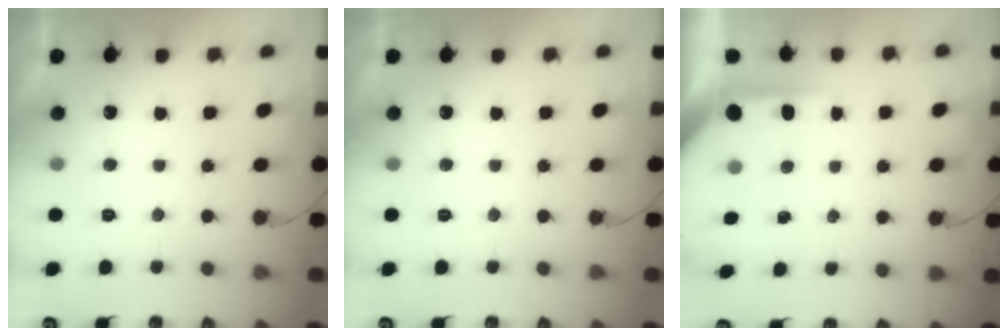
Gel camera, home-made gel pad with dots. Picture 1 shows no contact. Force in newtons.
{"total": 0.0}
{"total": 4.0, "press": 3.9, "slide": 0.2}